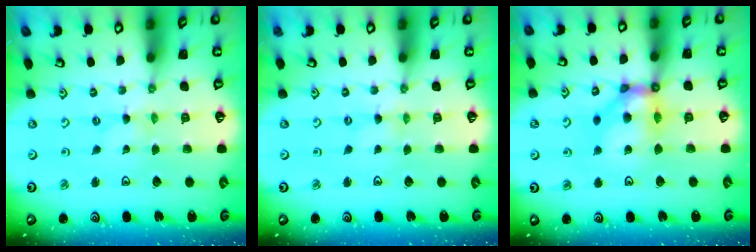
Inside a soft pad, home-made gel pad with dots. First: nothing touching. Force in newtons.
{"total": 0.0}
{"total": 10.4, "press": 10.3, "slide": 1.4}